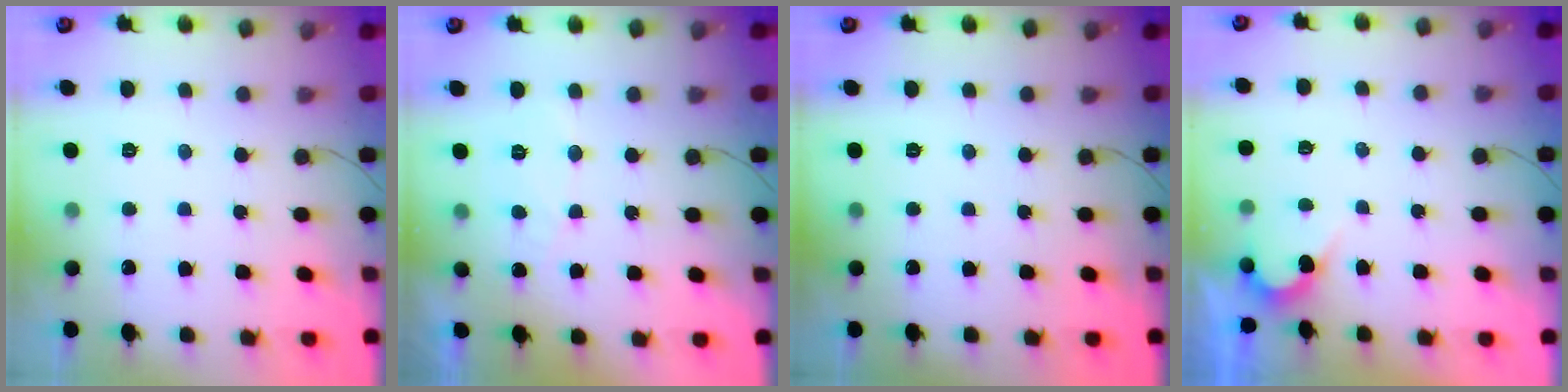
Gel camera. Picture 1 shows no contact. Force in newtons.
{"total": 4.9, "press": 4.8, "slide": 0.5}
{"total": 0.0}
{"total": 2.7, "press": 2.7, "slide": 0.2}